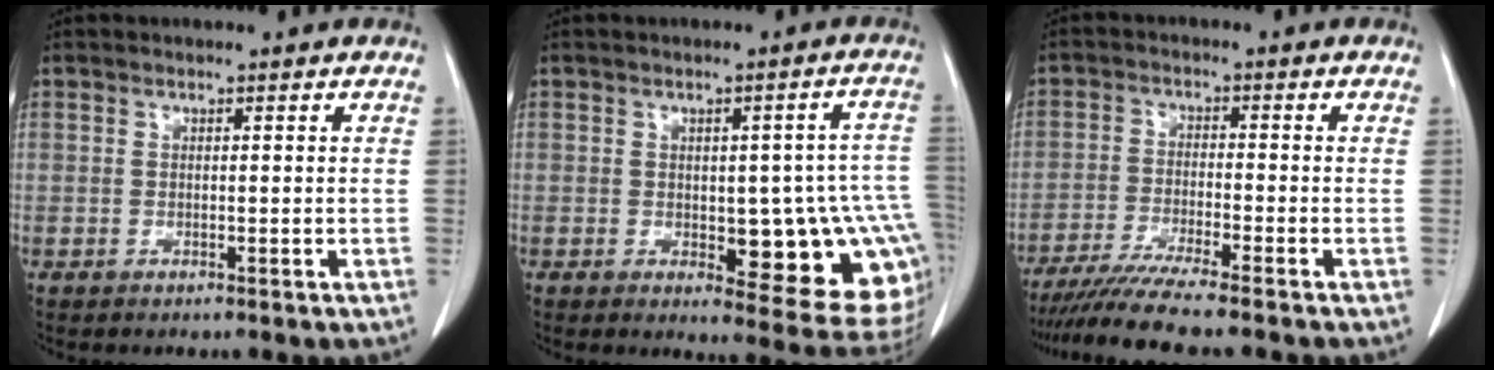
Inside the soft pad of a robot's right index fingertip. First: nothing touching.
{"total": 15.7, "force": [-2.5, 5.2, 14.6], "torque": [-0.107, 0.018, -0.011]}
{"total": 8.8, "force": [-7.5, -1.2, 4.5], "torque": [-0.066, -0.028, -0.126]}